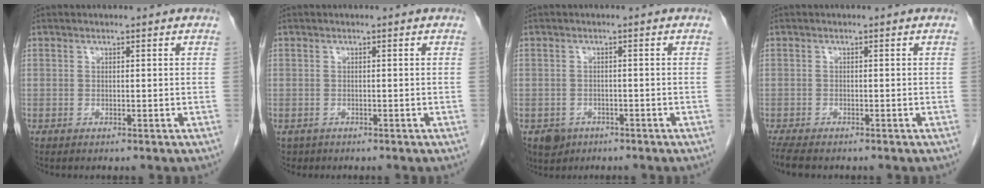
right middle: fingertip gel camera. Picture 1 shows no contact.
{"total": 1.6, "force": [-1.0, 1.2, 0.2], "torque": [-0.011, 0.000, -0.014]}
{"total": 3.9, "force": [-2.5, 3.0, 0.7], "torque": [-0.010, 0.003, -0.036]}
{"total": 4.3, "force": [-3.6, 1.1, 2.2], "torque": [-0.042, -0.012, -0.056]}